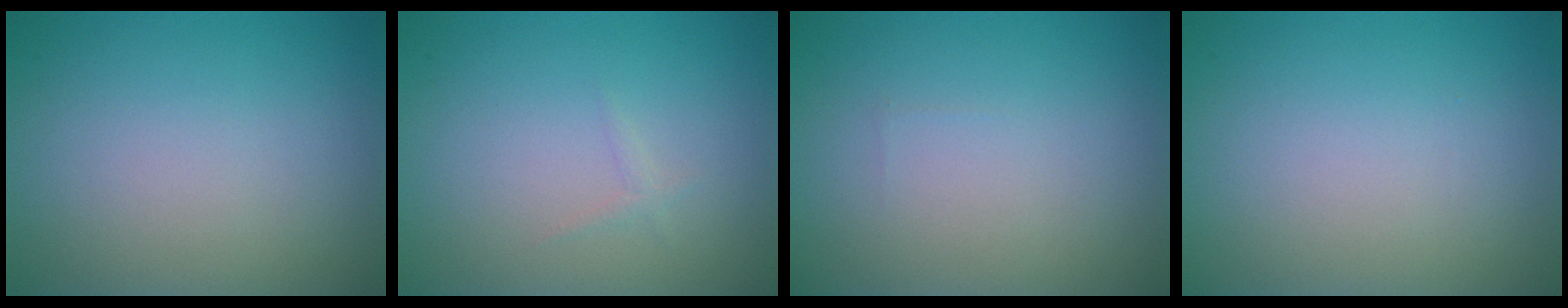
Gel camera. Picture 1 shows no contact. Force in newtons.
{"total": 0.5, "press": 0.5, "slide": 0.0}
{"total": 0.0}
{"total": 0.0}